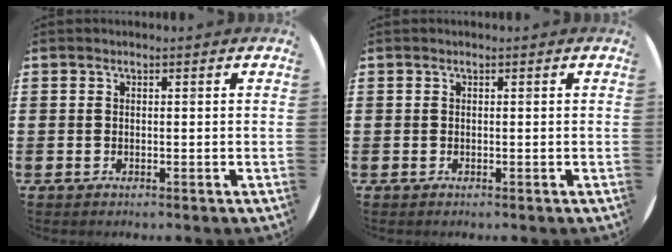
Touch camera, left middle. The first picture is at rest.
{"total": 0.0}